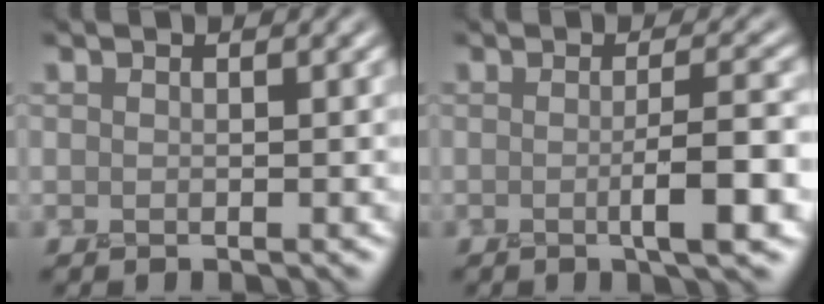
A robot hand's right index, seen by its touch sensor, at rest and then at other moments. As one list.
[{"total": 4.1, "force": [-0.7, 0.6, 4.0], "torque": [-0.061, 0.000, -0.014]}]